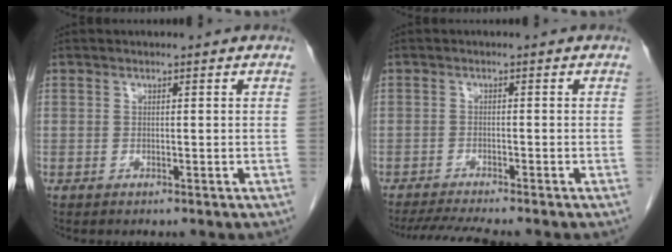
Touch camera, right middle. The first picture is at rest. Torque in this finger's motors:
{"motor_torque": [0.03, -0.02, 0.01, 0.00]}